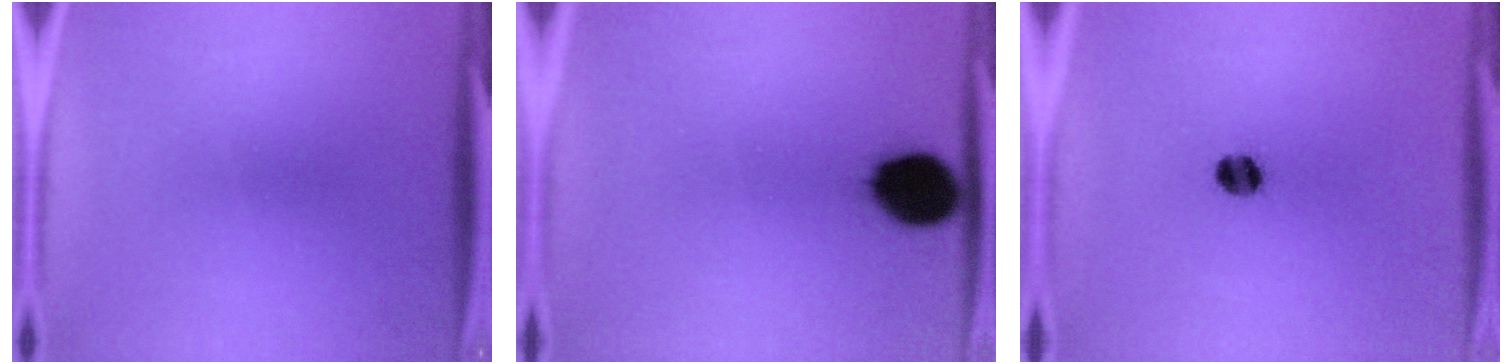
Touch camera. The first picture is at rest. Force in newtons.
{"total": 10.7}
{"total": 4.4}